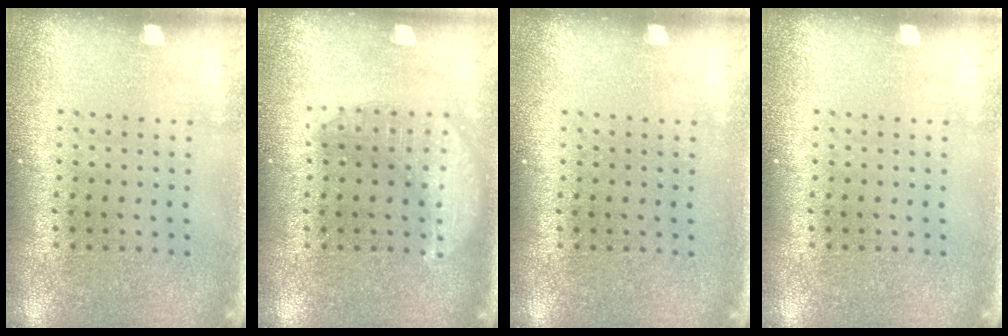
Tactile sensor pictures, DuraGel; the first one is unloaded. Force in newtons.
{"total": 2.8, "press": 2.8, "slide": 0.3}
{"total": 0.0}
{"total": 0.0}